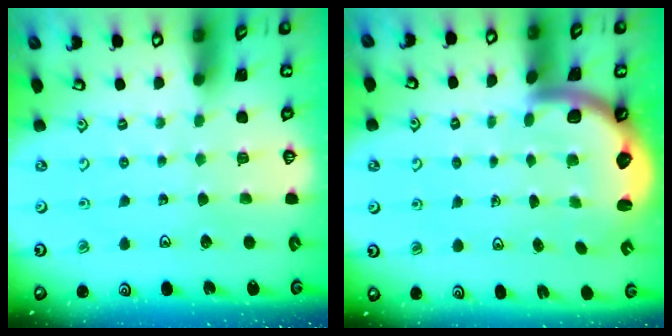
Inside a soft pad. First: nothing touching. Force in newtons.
{"total": 2.8, "press": 2.8, "slide": 0.5}